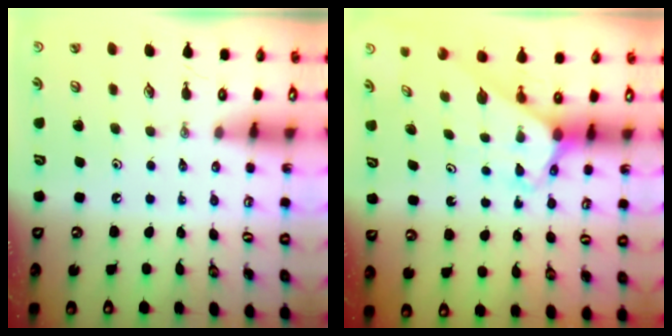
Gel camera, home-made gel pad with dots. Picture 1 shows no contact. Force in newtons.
{"total": 2.7, "press": 2.7, "slide": 0.2}